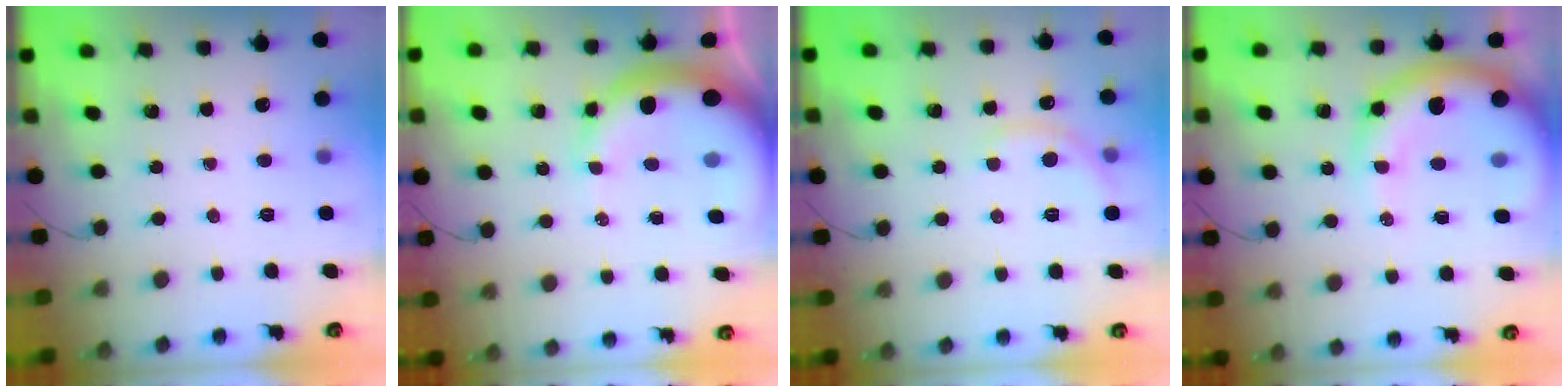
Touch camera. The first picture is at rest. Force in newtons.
{"total": 13.1, "press": 12.8, "slide": 2.3}
{"total": 3.0, "press": 2.9, "slide": 1.0}
{"total": 14.4, "press": 14.1, "slide": 3.1}